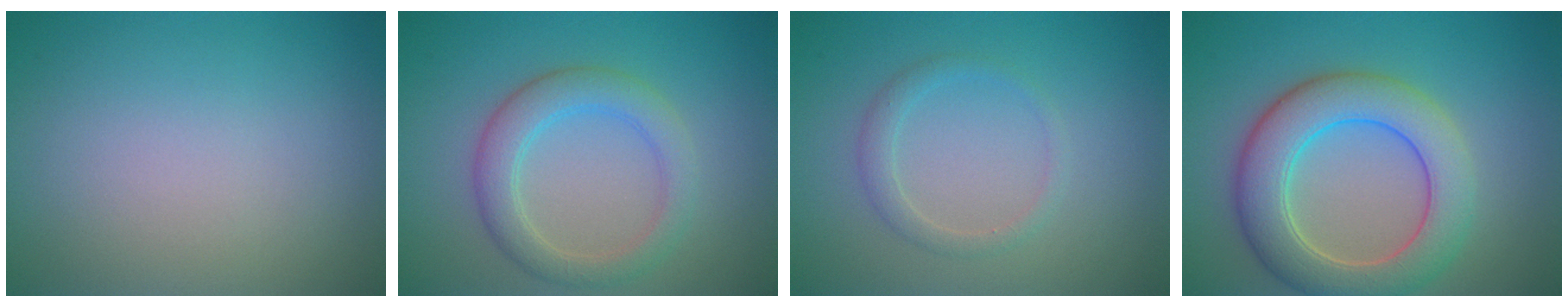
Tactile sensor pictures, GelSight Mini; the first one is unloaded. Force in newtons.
{"total": 3.8, "press": 3.8, "slide": 0.1}
{"total": 1.6, "press": 1.6, "slide": 0.1}
{"total": 7.2, "press": 7.2, "slide": 0.4}